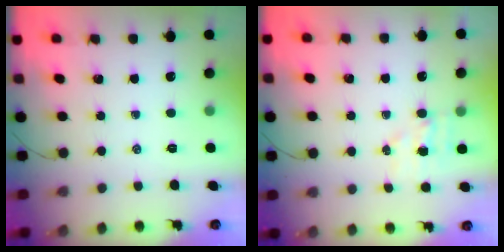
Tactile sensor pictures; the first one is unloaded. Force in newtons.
{"total": 4.5, "press": 4.3, "slide": 1.0}